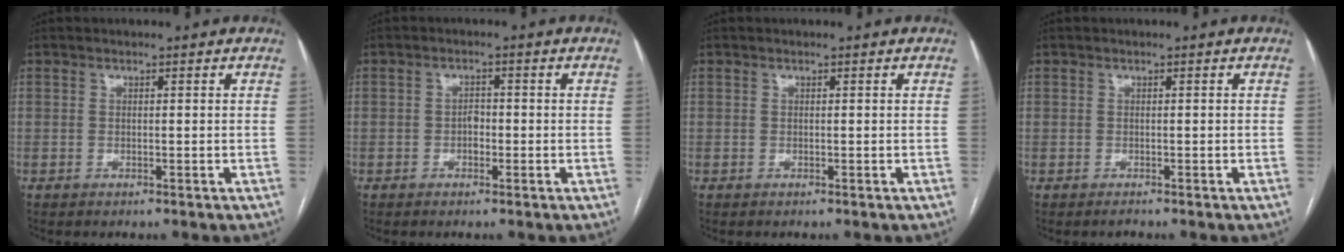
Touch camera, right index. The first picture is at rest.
{"total": 1.7, "force": [-0.6, 1.1, 1.2], "torque": [-0.015, 0.006, -0.011]}
{"total": 0.0}
{"total": 0.5, "force": [-0.4, 0.3, -0.1], "torque": [0.003, 0.001, -0.010]}